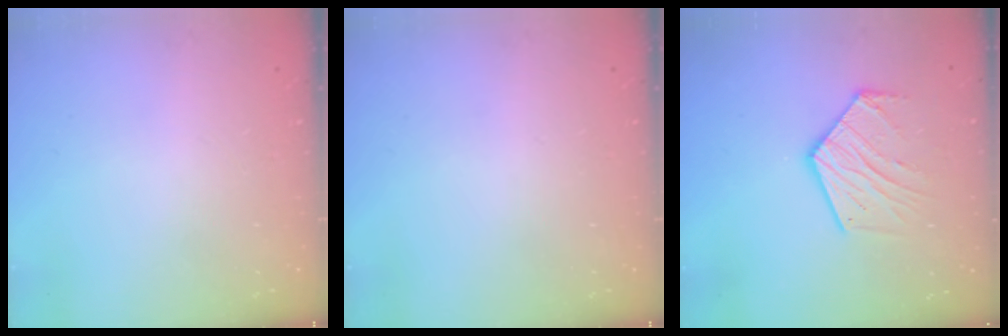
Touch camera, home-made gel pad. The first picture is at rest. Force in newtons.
{"total": 0.0}
{"total": 14.8, "press": 14.7, "slide": 1.1}